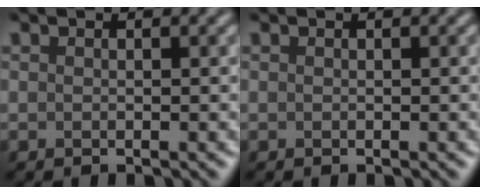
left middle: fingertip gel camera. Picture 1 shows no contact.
{"total": 0.0}